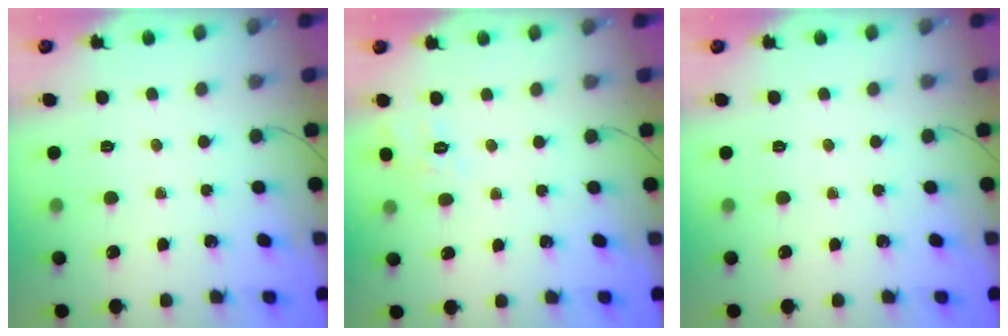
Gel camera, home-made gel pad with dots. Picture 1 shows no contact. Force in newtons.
{"total": 4.2, "press": 3.8, "slide": 1.7}
{"total": 0.0}